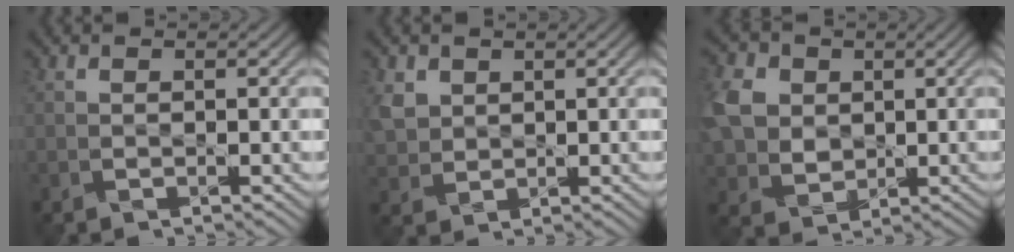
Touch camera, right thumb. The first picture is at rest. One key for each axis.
{"total": 2.9, "fx": 1.9, "fy": 2.1, "fz": 0.5, "tx": -0.030, "ty": 0.005, "tz": 0.039}
{"total": 7.7, "fx": 1.9, "fy": 6.2, "fz": 4.1, "tx": -0.127, "ty": 0.012, "tz": 0.036}